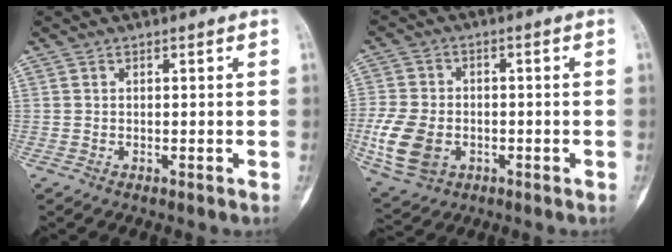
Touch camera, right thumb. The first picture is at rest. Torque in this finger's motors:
{"motor_torque": [-0.20, 0.63, 0.10, -0.13, 0.04]}